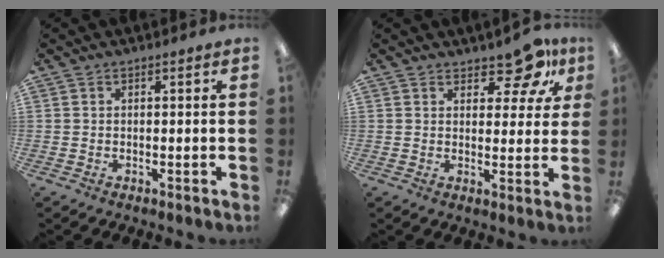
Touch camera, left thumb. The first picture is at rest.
{"total": 9.2, "force": [6.6, 4.4, 4.7], "torque": [-0.045, -0.043, 0.114]}